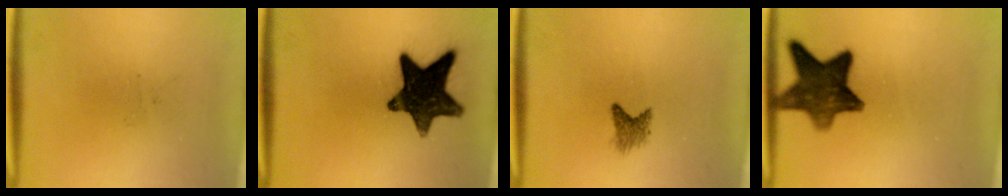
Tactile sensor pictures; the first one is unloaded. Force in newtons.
{"total": 15.4}
{"total": 2.1}
{"total": 11.0}